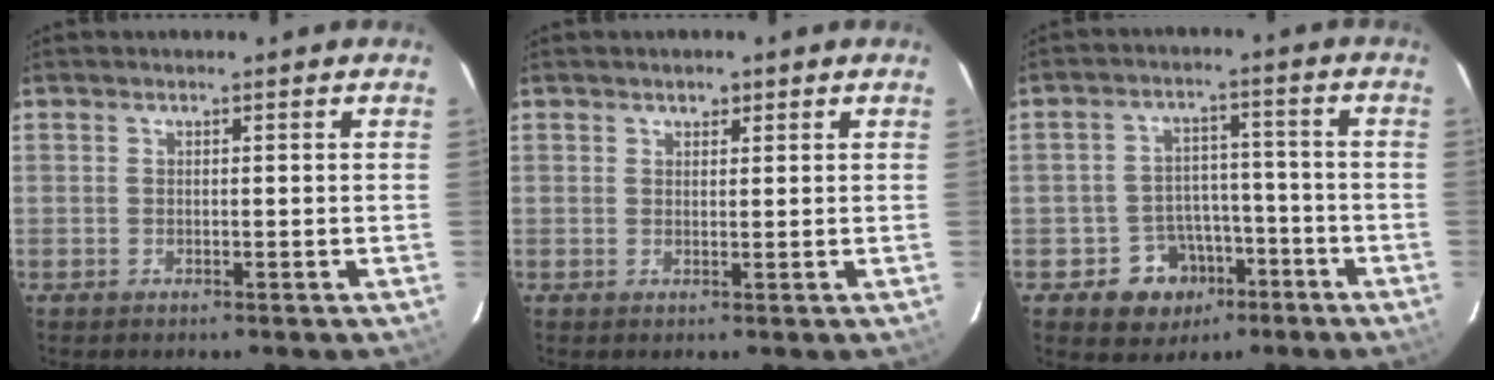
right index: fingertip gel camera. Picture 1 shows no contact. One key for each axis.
{"total": 1.5, "fx": 0.9, "fy": 1.0, "fz": 0.5, "tx": -0.004, "ty": 0.005, "tz": 0.014}
{"total": 9.1, "fx": -4.8, "fy": 7.4, "fz": 2.1, "tx": -0.048, "ty": 0.032, "tz": -0.054}